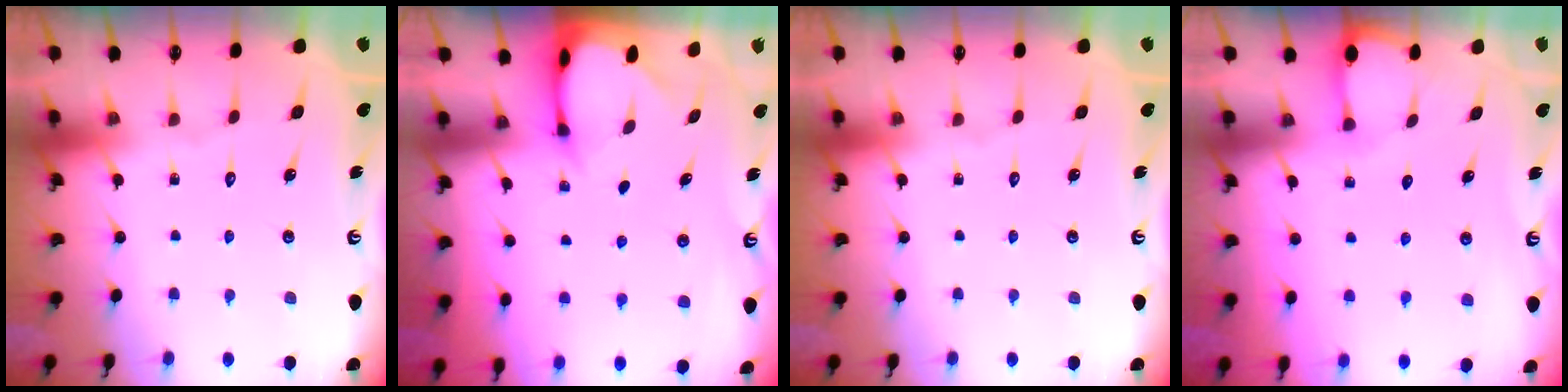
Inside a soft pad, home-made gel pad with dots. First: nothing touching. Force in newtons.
{"total": 2.4, "press": 2.4, "slide": 0.1}
{"total": 0.0}
{"total": 2.7, "press": 2.7, "slide": 0.3}